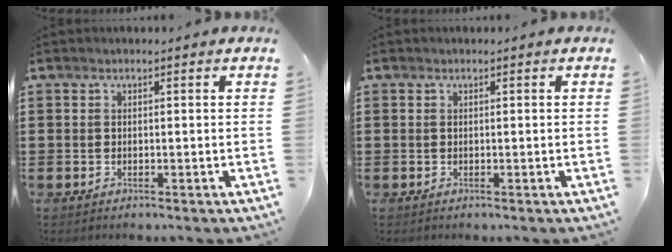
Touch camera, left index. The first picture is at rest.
{"total": 0.0}